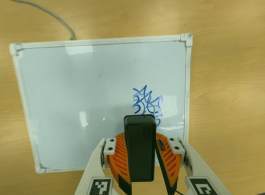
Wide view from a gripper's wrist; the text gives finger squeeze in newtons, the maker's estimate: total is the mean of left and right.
{"total": 9.8, "left": 9.8, "right": 9.8}